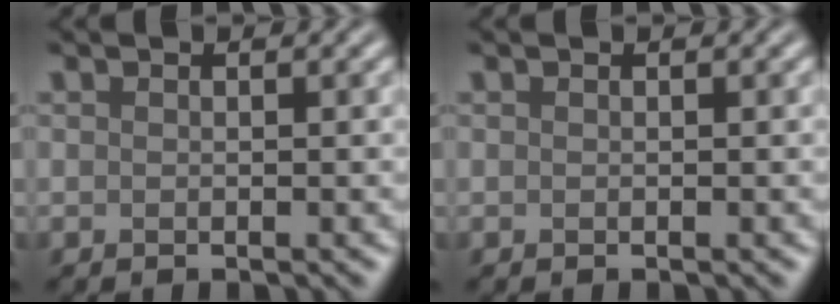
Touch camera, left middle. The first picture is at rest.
{"total": 0.0}